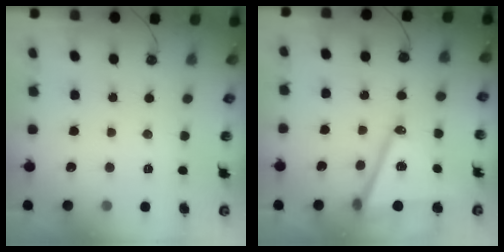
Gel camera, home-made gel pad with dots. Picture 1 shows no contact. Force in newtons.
{"total": 14.7, "press": 14.2, "slide": 3.8}